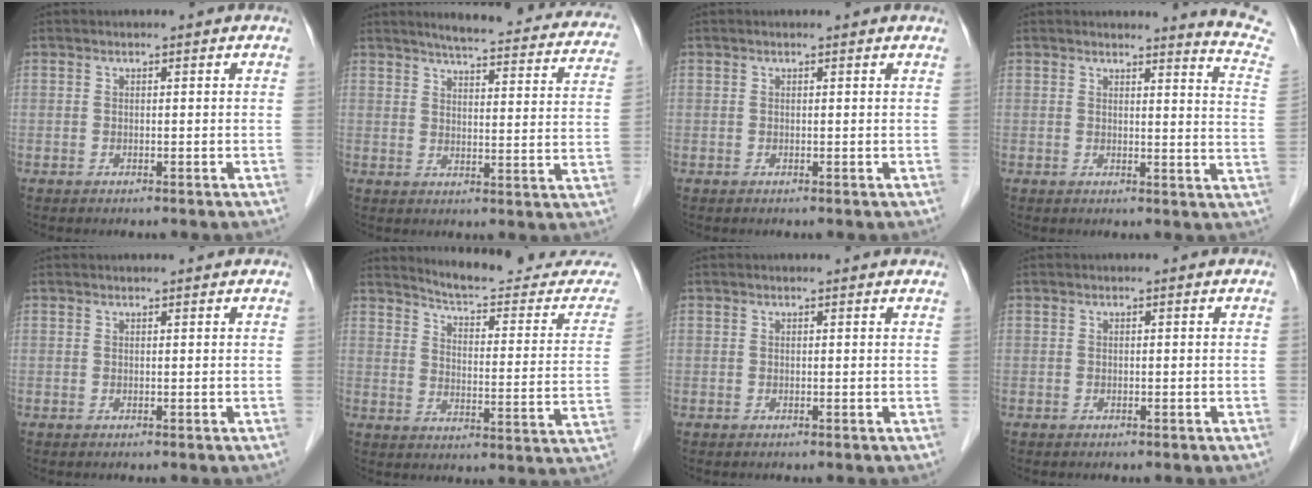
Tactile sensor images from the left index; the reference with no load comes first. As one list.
[{"total": 21.9, "force": [19.6, 3.6, 9.1], "torque": [-0.101, -0.030, 0.217]}, {"total": 1.7, "force": [1.6, 0.3, 0.3], "torque": [-0.014, 0.009, 0.013]}, {"total": 8.6, "force": [8.5, -1.2, 0.6], "torque": [-0.009, -0.096, 0.071]}, {"total": 1.6, "force": [1.5, 0.2, 0.5], "torque": [-0.009, 0.013, 0.021]}, {"total": 18.6, "force": [18.0, 1.5, 4.5], "torque": [-0.053, -0.093, 0.215]}, {"total": 1.9, "force": [1.9, 0.3, 0.4], "torque": [-0.014, 0.009, 0.016]}, {"total": 0.0}]